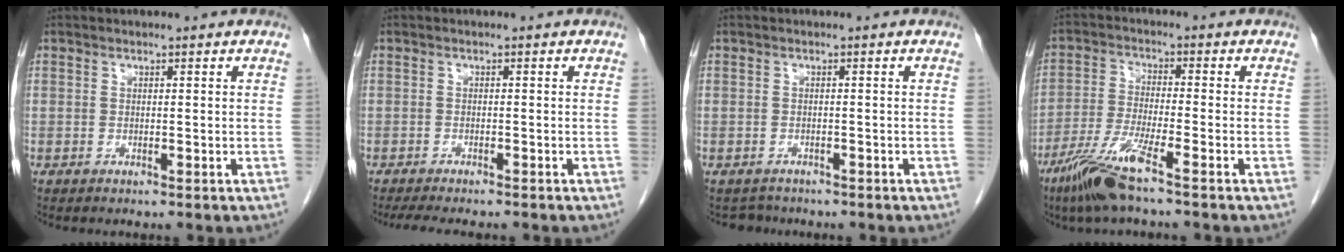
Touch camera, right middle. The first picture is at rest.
{"total": 7.2, "force": [-6.2, 1.5, 3.3], "torque": [-0.044, -0.009, -0.089]}
{"total": 2.1, "force": [-1.8, 0.9, -0.4], "torque": [0.003, -0.002, -0.028]}
{"total": 8.2, "force": [-5.5, -0.1, 6.2], "torque": [-0.130, -0.022, -0.112]}